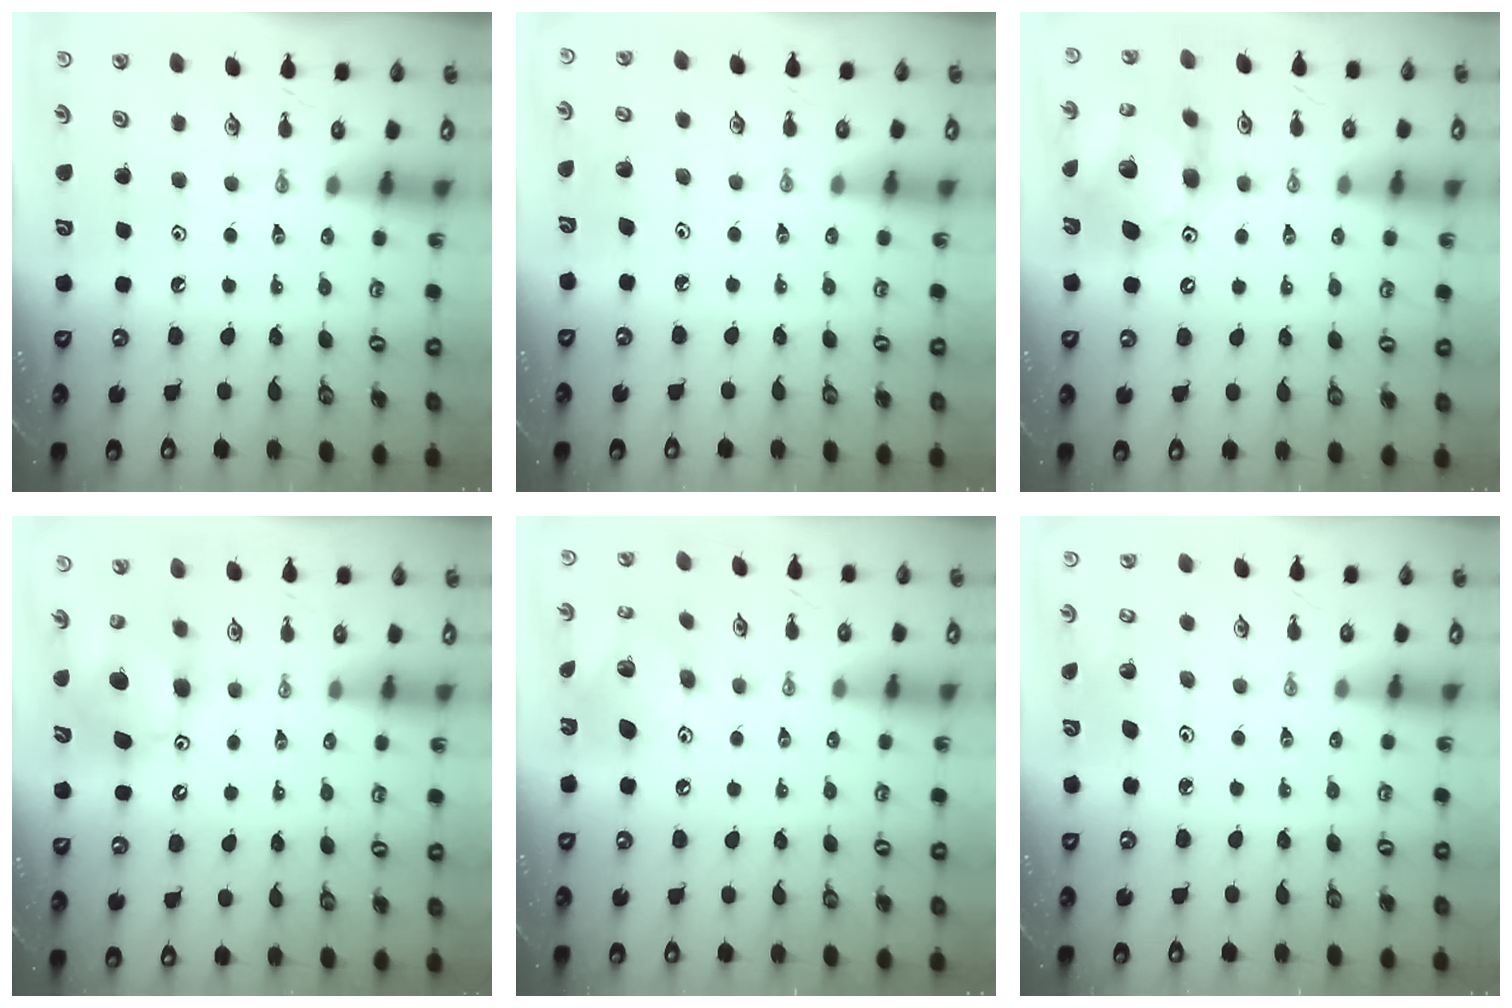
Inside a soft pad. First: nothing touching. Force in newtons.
{"total": 4.6, "press": 4.4, "slide": 1.2}
{"total": 16.1, "press": 16.0, "slide": 1.6}
{"total": 11.6, "press": 11.4, "slide": 2.5}
{"total": 13.4, "press": 13.3, "slide": 1.2}
{"total": 4.0, "press": 4.0, "slide": 0.4}